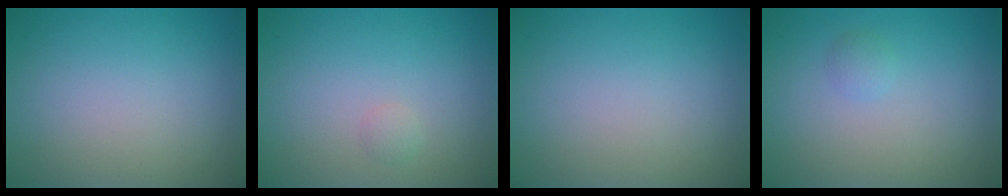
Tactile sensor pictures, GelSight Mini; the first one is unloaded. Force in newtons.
{"total": 0.6, "press": 0.6, "slide": 0.1}
{"total": 0.0}
{"total": 0.8, "press": 0.8, "slide": 0.0}